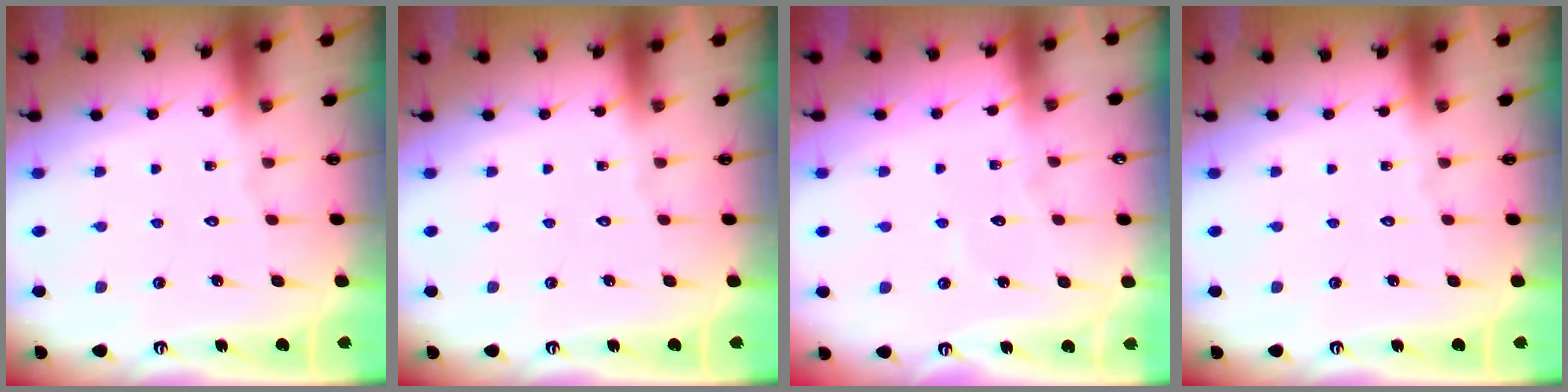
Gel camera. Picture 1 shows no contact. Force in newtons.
{"total": 0.0}
{"total": 5.1, "press": 5.0, "slide": 0.5}
{"total": 0.0}